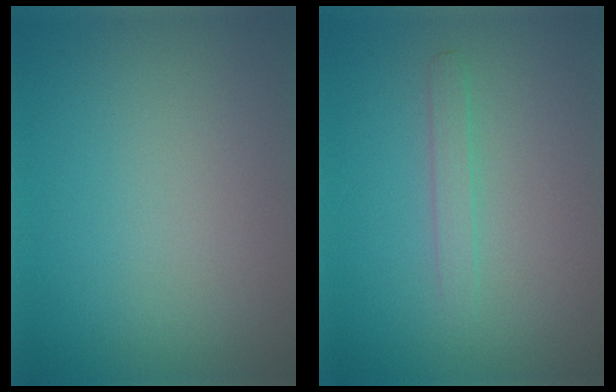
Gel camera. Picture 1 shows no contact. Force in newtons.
{"total": 1.3, "press": 1.3, "slide": 0.1}